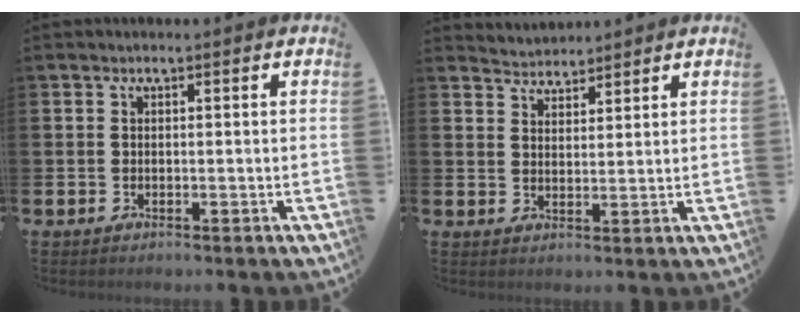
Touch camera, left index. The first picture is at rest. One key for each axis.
{"total": 3.5, "fx": 3.4, "fy": 0.6, "fz": -0.6, "tx": -0.007, "ty": -0.014, "tz": 0.064}